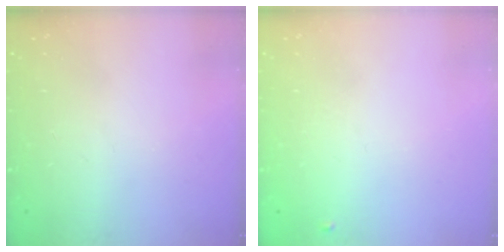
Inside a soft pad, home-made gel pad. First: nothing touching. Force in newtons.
{"total": 3.9, "press": 3.8, "slide": 0.6}